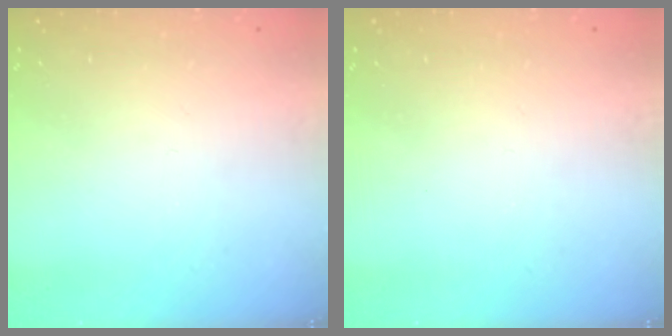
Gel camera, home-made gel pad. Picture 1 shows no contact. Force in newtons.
{"total": 1.8, "press": 1.8, "slide": 0.4}